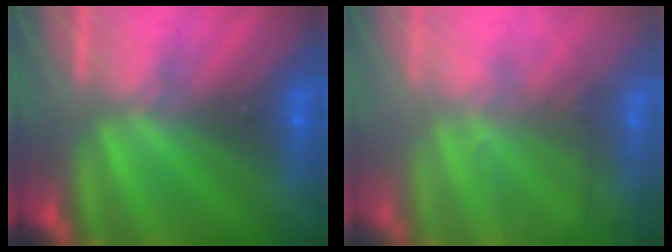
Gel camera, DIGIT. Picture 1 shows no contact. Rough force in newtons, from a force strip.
{"total": 11.3}